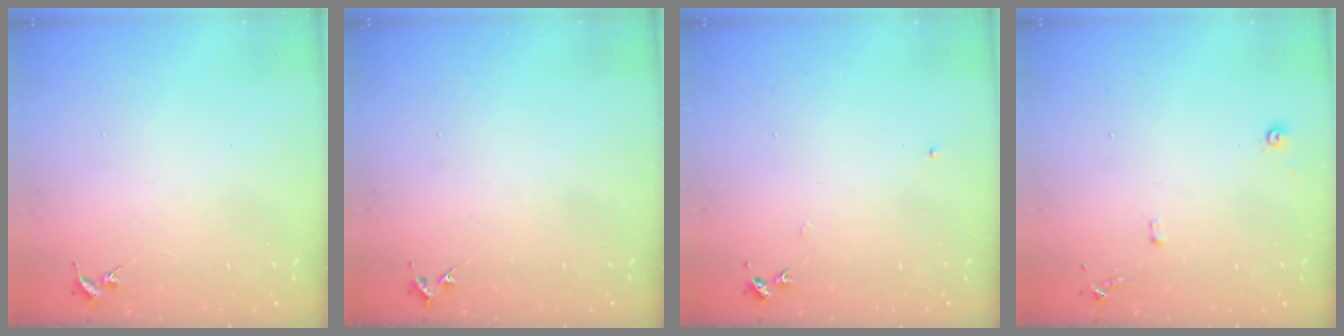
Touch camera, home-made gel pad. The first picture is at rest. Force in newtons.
{"total": 3.9, "press": 3.8, "slide": 0.6}
{"total": 4.7, "press": 4.7, "slide": 0.5}
{"total": 6.4, "press": 6.4, "slide": 0.6}